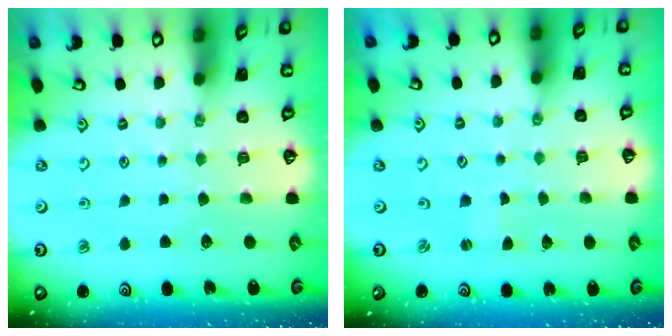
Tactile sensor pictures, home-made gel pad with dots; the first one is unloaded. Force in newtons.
{"total": 0.0}